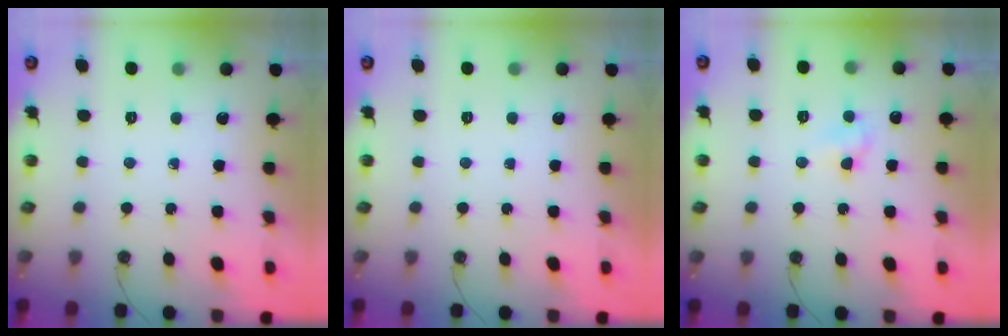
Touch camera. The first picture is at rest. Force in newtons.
{"total": 0.0}
{"total": 3.6, "press": 3.5, "slide": 0.6}